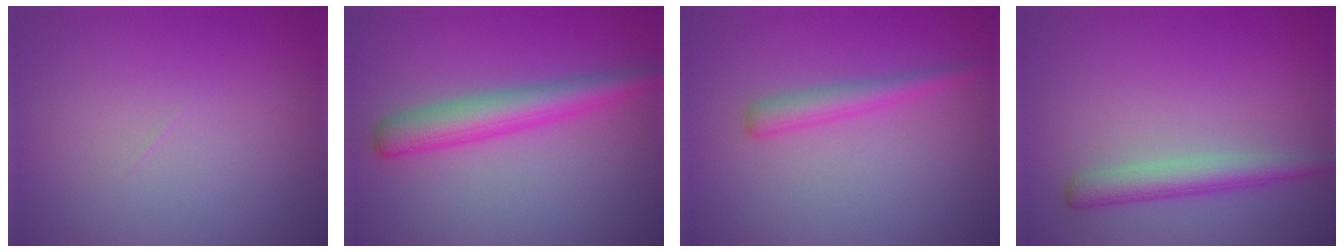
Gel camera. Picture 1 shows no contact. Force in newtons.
{"total": 4.2, "press": 4.2, "slide": 0.1}
{"total": 2.0, "press": 2.0, "slide": 0.1}
{"total": 2.8, "press": 2.8, "slide": 0.1}